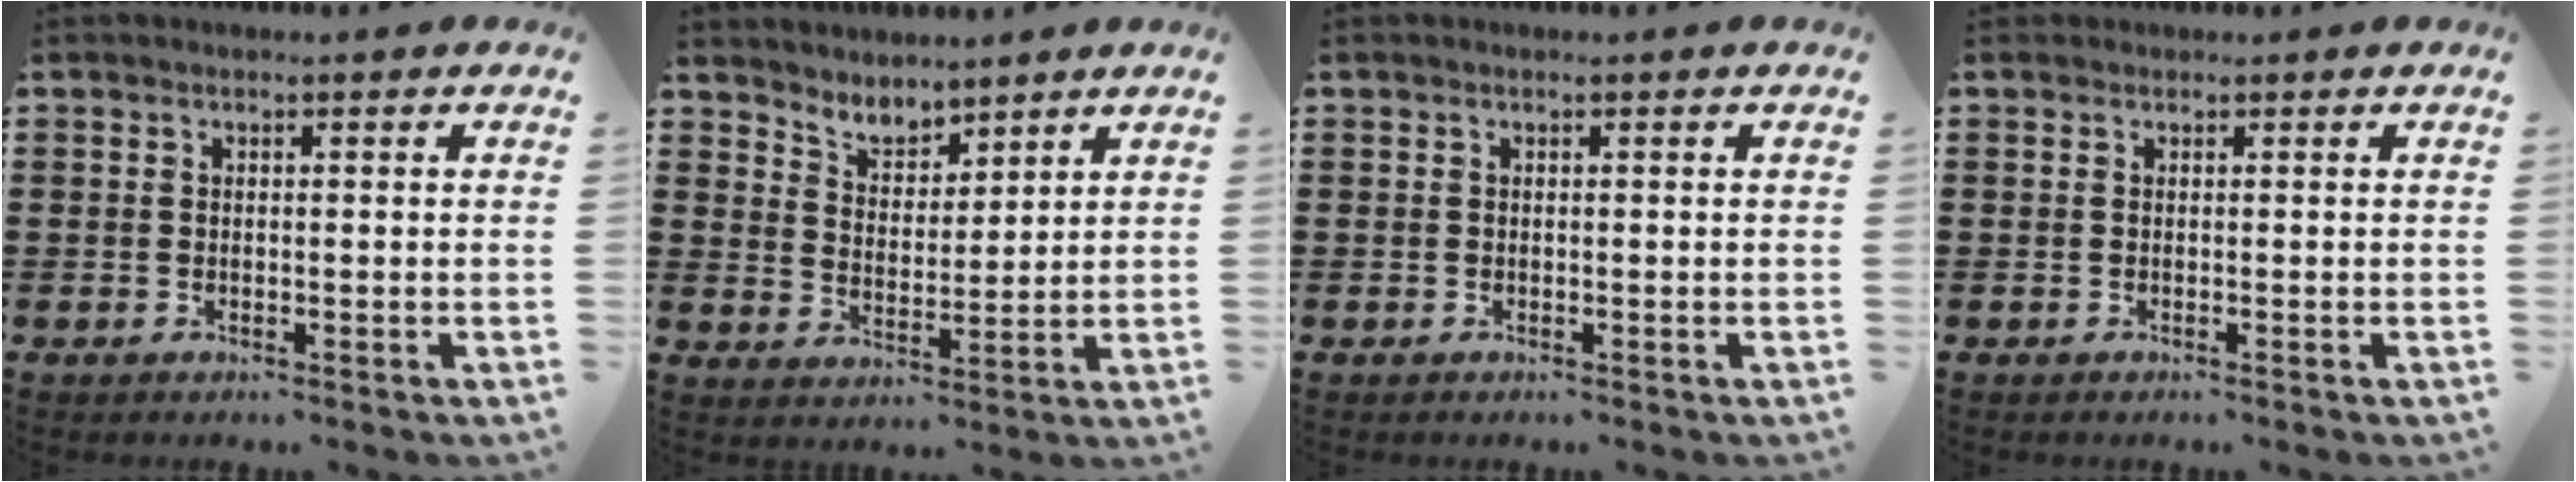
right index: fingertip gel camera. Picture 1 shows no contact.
{"total": 4.0, "force": [3.8, 1.3, -0.1], "torque": [-0.016, -0.010, 0.071]}
{"total": 0.0}
{"total": 0.0}